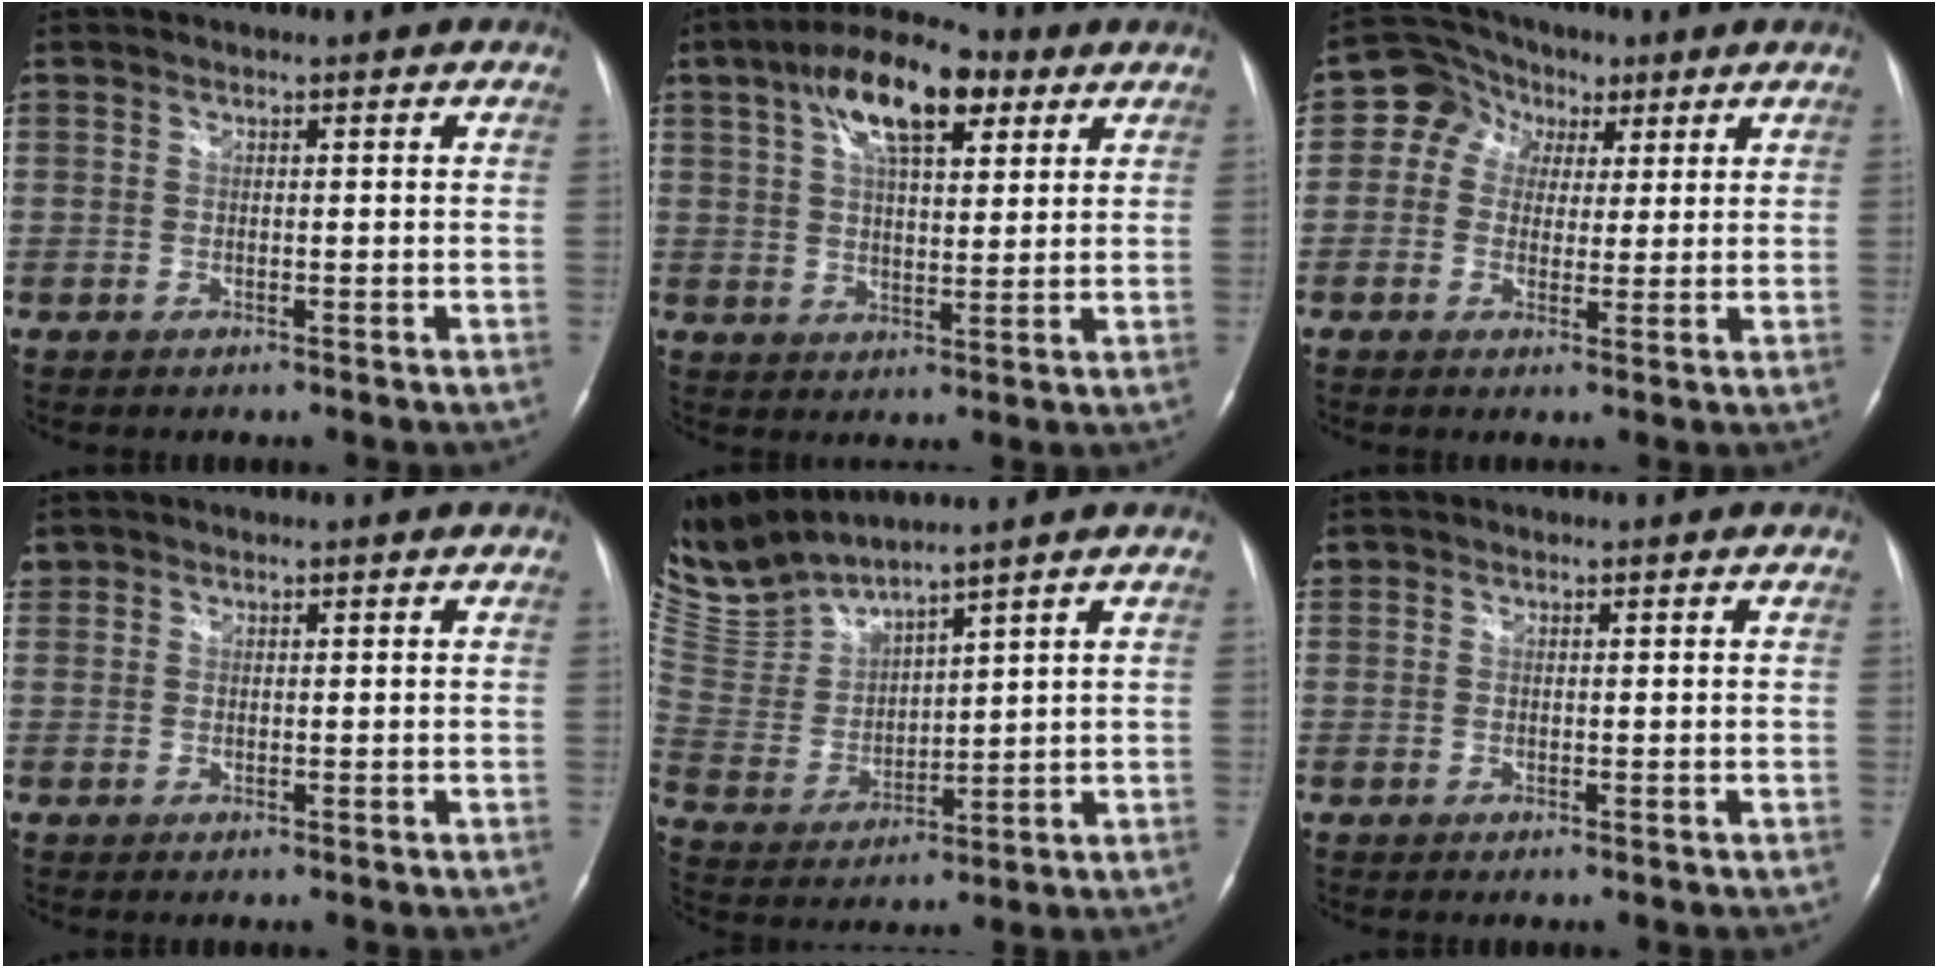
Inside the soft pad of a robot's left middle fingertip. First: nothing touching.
{"total": 13.2, "force": [6.6, 4.7, 10.4], "torque": [-0.187, 0.032, 0.111]}
{"total": 6.7, "force": [2.0, 5.8, 2.5], "torque": [-0.049, 0.035, 0.032]}
{"total": 1.3, "force": [1.0, 0.9, 0.0], "torque": [0.004, 0.014, 0.018]}
{"total": 9.2, "force": [9.0, -0.1, 1.8], "torque": [-0.067, -0.001, 0.203]}
{"total": 0.6, "force": [0.5, 0.4, 0.0], "torque": [-0.001, 0.013, 0.010]}